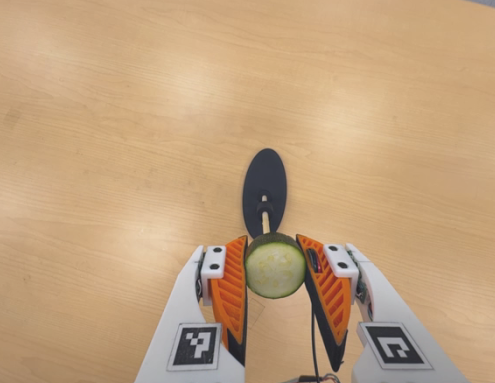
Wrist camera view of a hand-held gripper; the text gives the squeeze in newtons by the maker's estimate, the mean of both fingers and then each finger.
{"total": 11.4, "left": 10.0, "right": 12.9}